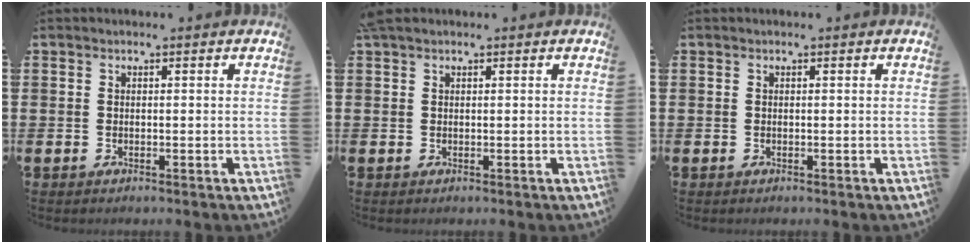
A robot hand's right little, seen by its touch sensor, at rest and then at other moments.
{"total": 0.7, "force": [0.5, 0.2, 0.4], "torque": [-0.001, -0.001, 0.006]}
{"total": 0.0}